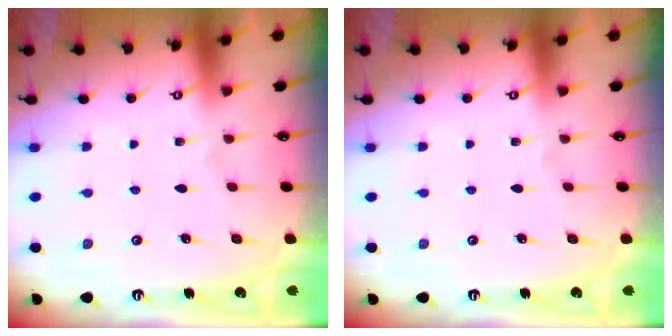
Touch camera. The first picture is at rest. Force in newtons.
{"total": 0.0}